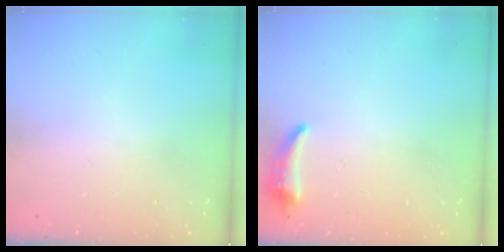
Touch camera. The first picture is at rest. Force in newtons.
{"total": 6.4, "press": 6.4, "slide": 0.8}